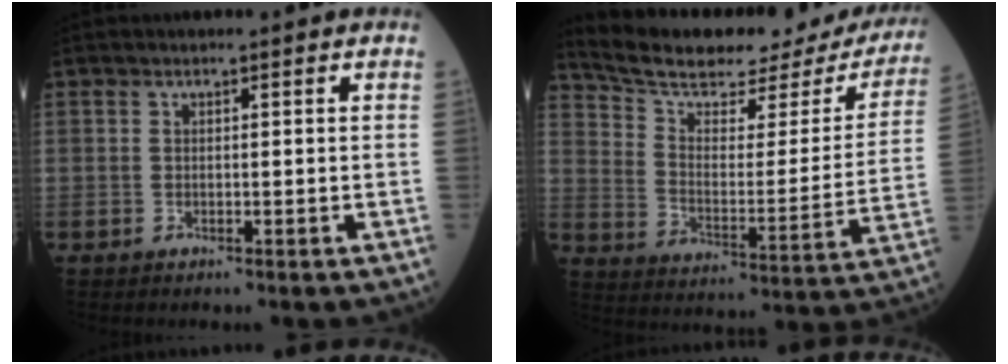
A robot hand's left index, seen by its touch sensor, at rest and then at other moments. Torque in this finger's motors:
{"motor_torque": [0.81, -1.33, 0.11, 0.06]}